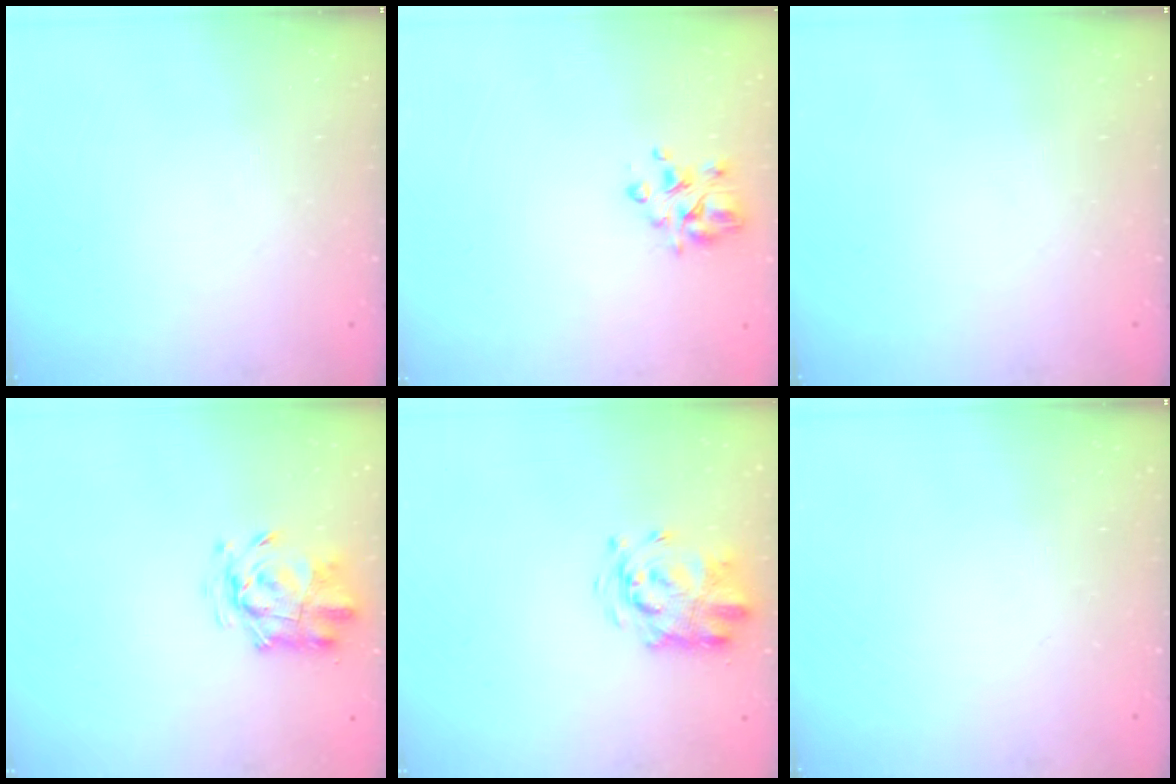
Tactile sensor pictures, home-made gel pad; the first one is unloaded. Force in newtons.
{"total": 5.1, "press": 4.8, "slide": 1.8}
{"total": 0.0}
{"total": 3.3, "press": 3.0, "slide": 1.2}
{"total": 3.6, "press": 3.4, "slide": 1.0}
{"total": 0.0}